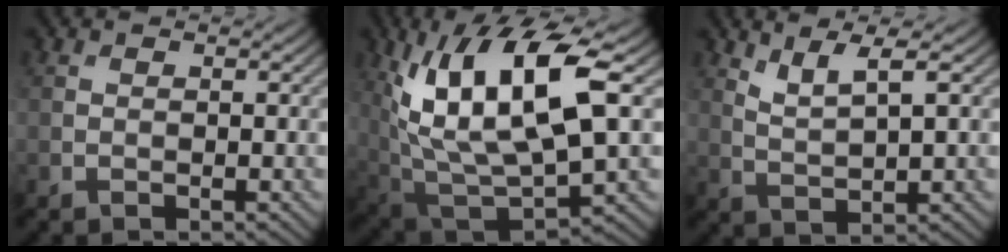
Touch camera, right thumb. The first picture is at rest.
{"total": 16.0, "force": [5.3, 6.1, 13.8], "torque": [-0.279, 0.004, 0.099]}
{"total": 3.9, "force": [2.4, 0.6, 3.0], "torque": [-0.069, -0.001, 0.054]}